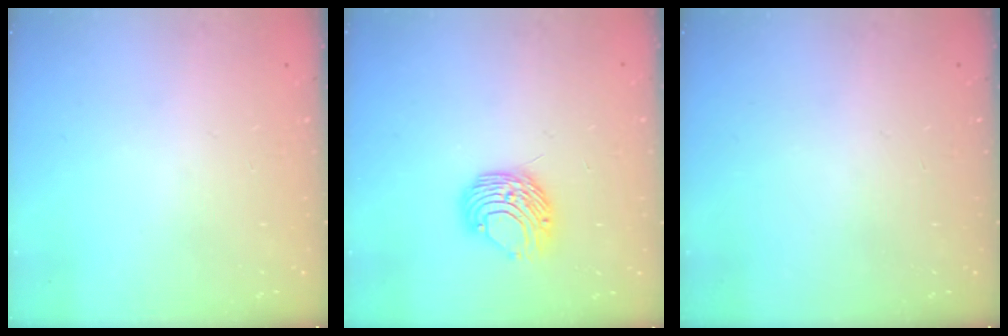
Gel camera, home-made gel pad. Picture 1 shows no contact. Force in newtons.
{"total": 8.9, "press": 8.9, "slide": 0.7}
{"total": 0.0}